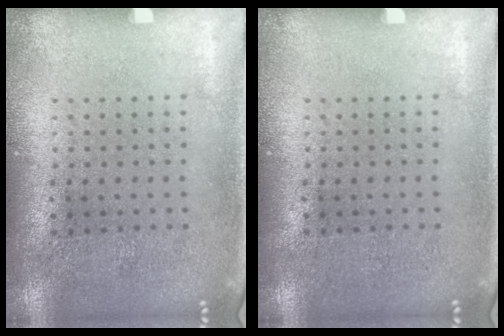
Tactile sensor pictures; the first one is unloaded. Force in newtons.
{"total": 0.0}